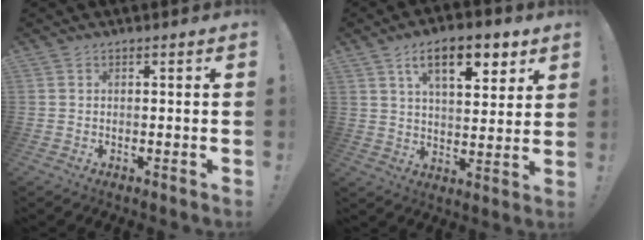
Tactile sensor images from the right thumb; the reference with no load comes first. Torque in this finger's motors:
{"motor_torque": [-0.18, 1.29, 0.13, 0.27, 0.18]}